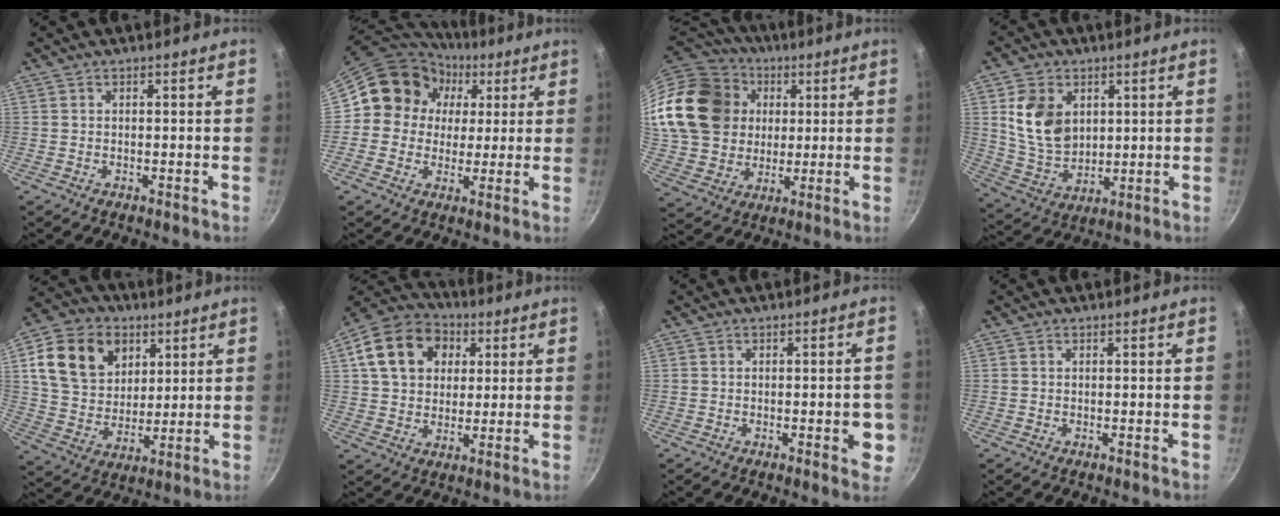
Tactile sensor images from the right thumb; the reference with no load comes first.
{"total": 13.6, "force": [3.7, 12.3, 4.5], "torque": [-0.047, 0.017, 0.046]}
{"total": 26.2, "force": [7.0, 21.2, 13.8], "torque": [-0.268, 0.019, 0.143]}
{"total": 12.3, "force": [3.1, 9.1, 7.7], "torque": [-0.117, -0.024, 0.071]}
{"total": 17.5, "force": [6.5, 13.2, 9.4], "torque": [-0.148, -0.015, 0.115]}
{"total": 16.4, "force": [4.7, 12.7, 9.1], "torque": [-0.143, 0.018, 0.068]}
{"total": 4.9, "force": [-1.2, 1.9, 4.4], "torque": [-0.037, 0.004, -0.016]}
{"total": 0.0}